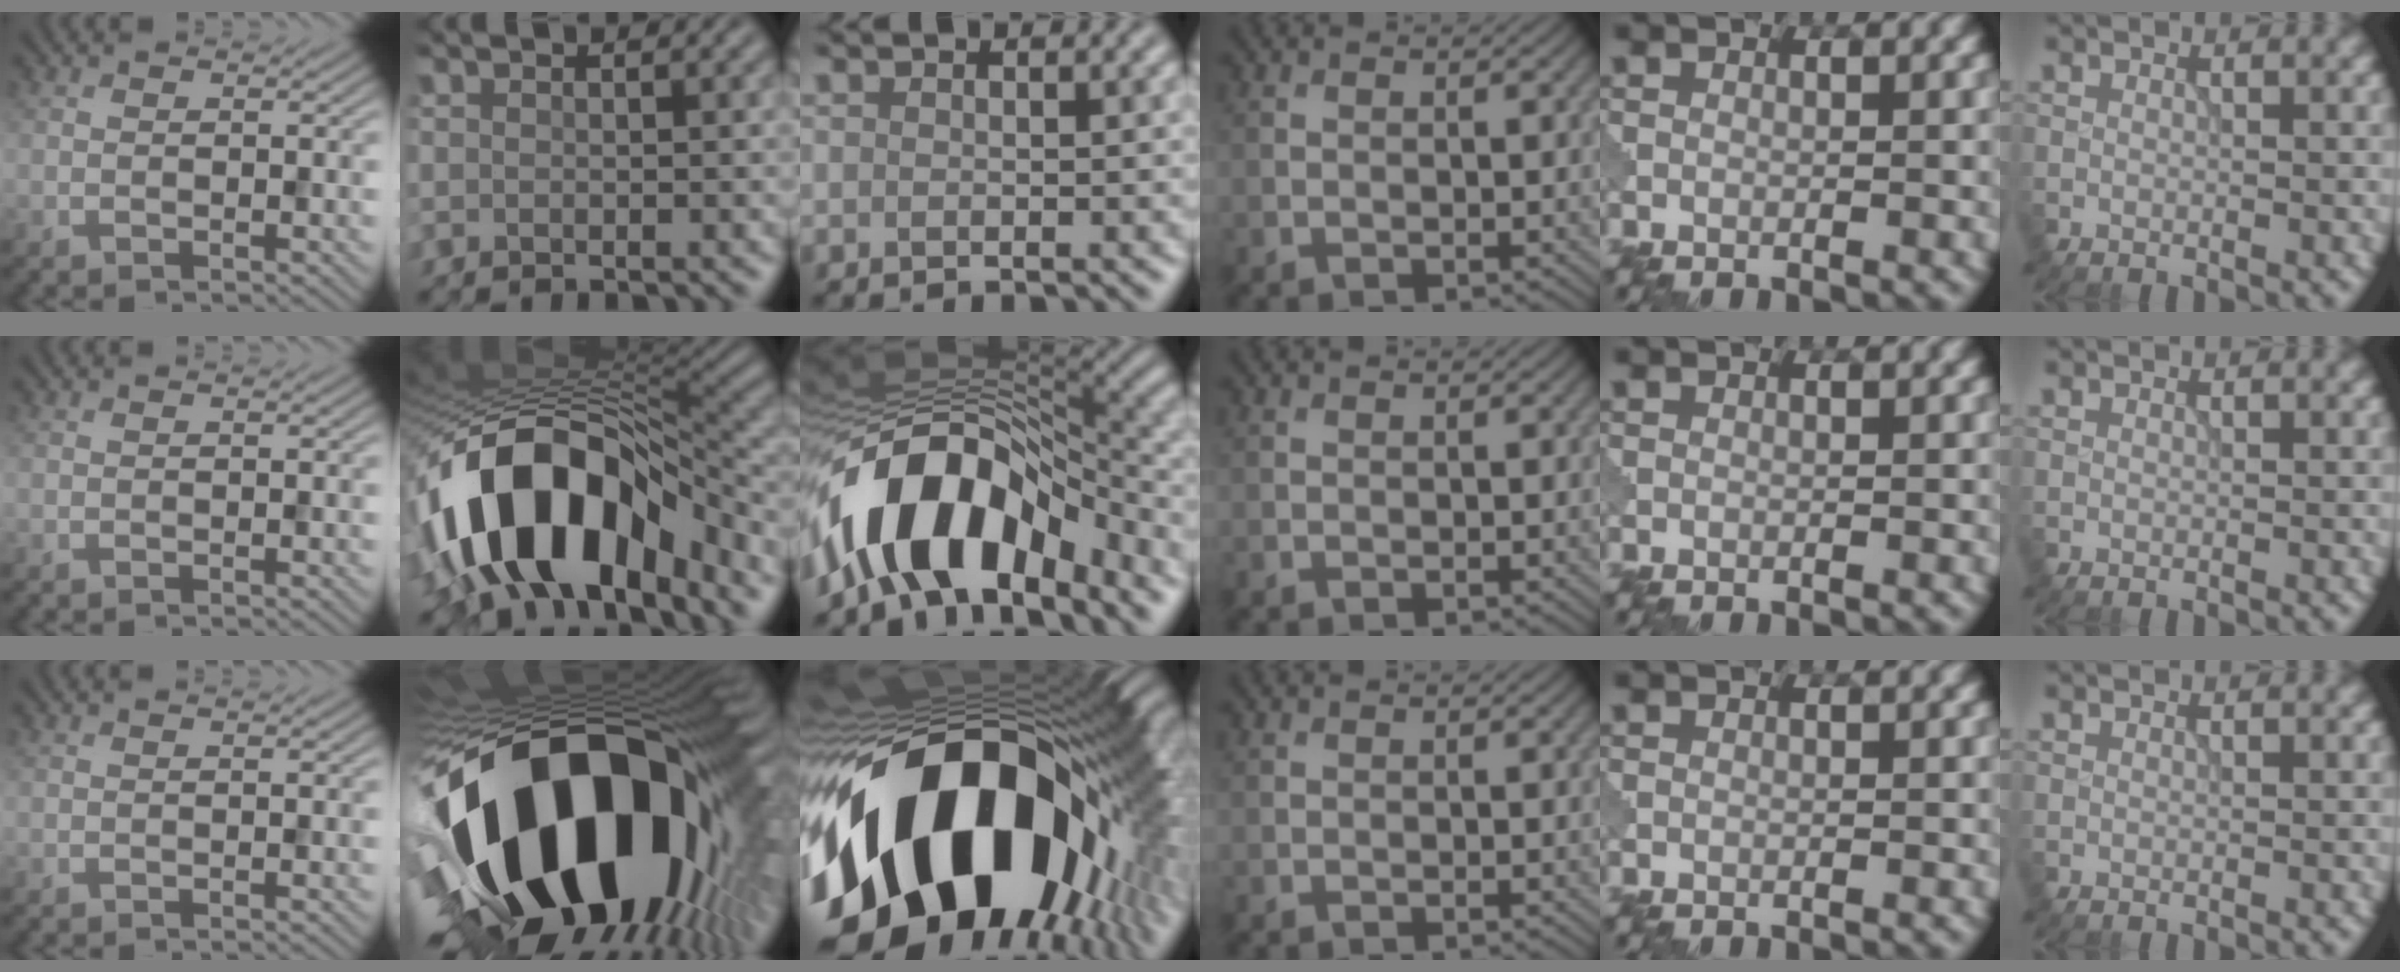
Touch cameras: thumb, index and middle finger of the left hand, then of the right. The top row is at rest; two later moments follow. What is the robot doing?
{"motion": "disassemble", "object": "puzzle pieces"}